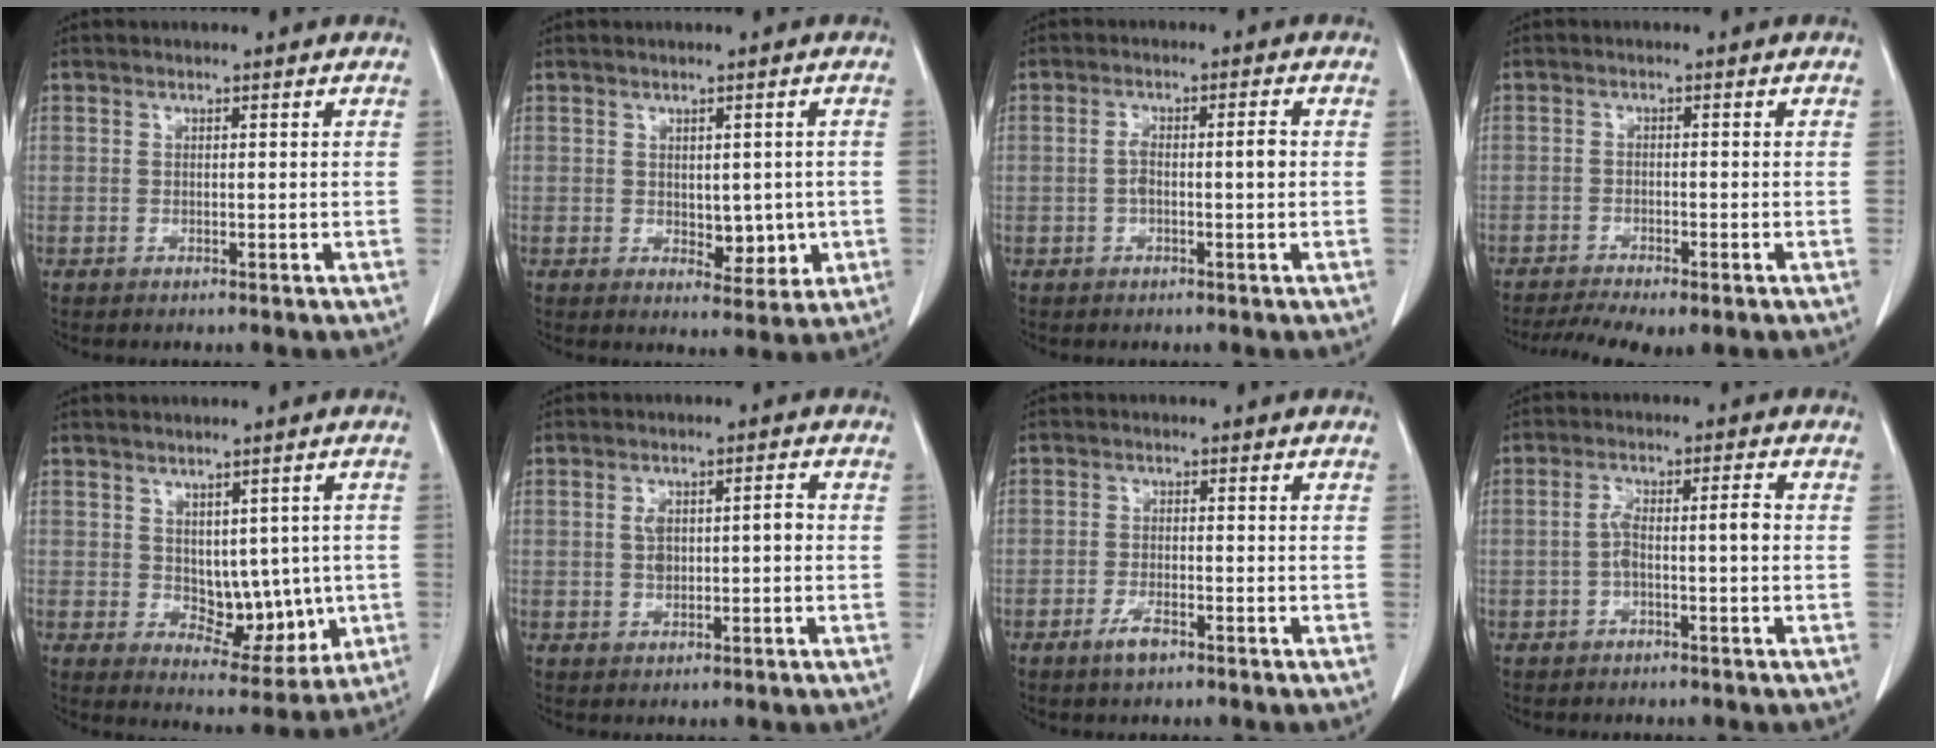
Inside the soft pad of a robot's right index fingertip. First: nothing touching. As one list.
[{"total": 4.7, "force": [-0.3, 2.6, 3.9], "torque": [-0.044, -0.007, 0.006]}, {"total": 3.7, "force": [-0.3, 0.8, 3.6], "torque": [-0.065, 0.012, -0.005]}, {"total": 7.8, "force": [-5.9, 1.7, 4.7], "torque": [-0.078, -0.006, -0.091]}, {"total": 8.1, "force": [0.0, 4.9, 6.5], "torque": [-0.071, -0.002, 0.020]}, {"total": 4.2, "force": [0.0, 1.8, 3.8], "torque": [-0.073, 0.013, 0.002]}, {"total": 2.8, "force": [-1.9, 0.7, 1.9], "torque": [-0.044, -0.001, -0.033]}, {"total": 4.5, "force": [-0.8, 0.8, 4.4], "torque": [-0.082, 0.021, -0.011]}]